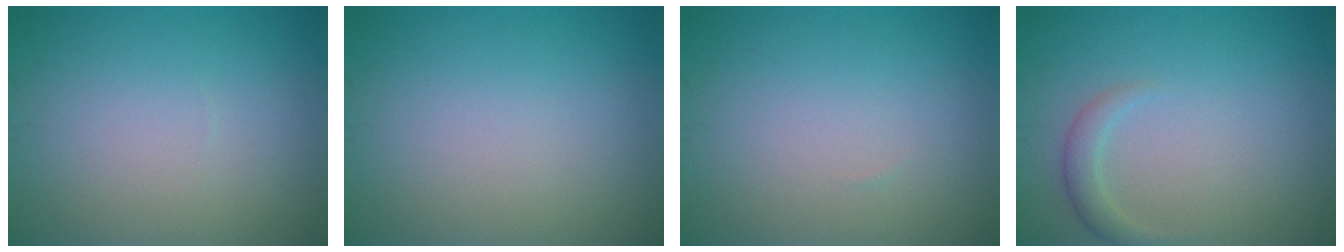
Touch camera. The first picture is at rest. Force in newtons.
{"total": 0.0}
{"total": 0.0}
{"total": 1.7, "press": 1.7, "slide": 0.1}